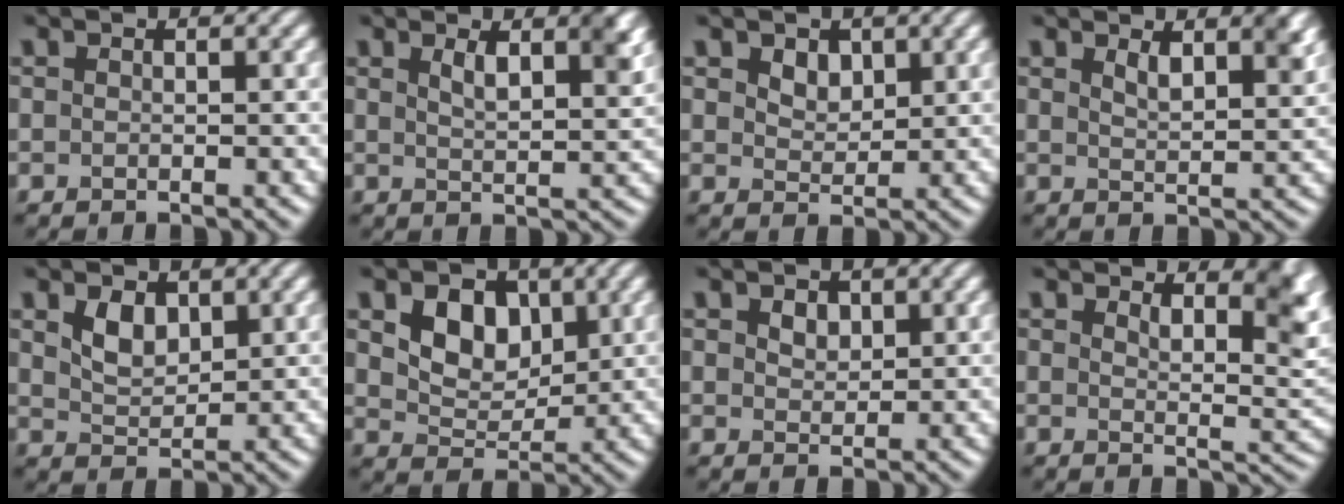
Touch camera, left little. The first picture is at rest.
{"total": 3.9, "force": [2.0, 1.2, 3.1], "torque": [-0.049, -0.001, 0.033]}
{"total": 2.1, "force": [1.2, 1.3, 1.1], "torque": [-0.025, -0.003, 0.021]}
{"total": 3.3, "force": [2.1, 1.1, 2.3], "torque": [-0.039, -0.004, 0.036]}
{"total": 2.8, "force": [1.4, 1.7, 1.7], "torque": [-0.038, -0.003, 0.031]}
{"total": 5.0, "force": [1.8, 3.5, 3.1], "torque": [-0.064, -0.007, 0.027]}
{"total": 1.8, "force": [1.0, 1.2, 0.9], "torque": [-0.020, 0.000, 0.018]}
{"total": 5.2, "force": [3.3, 1.9, 3.6], "torque": [-0.044, -0.007, 0.047]}